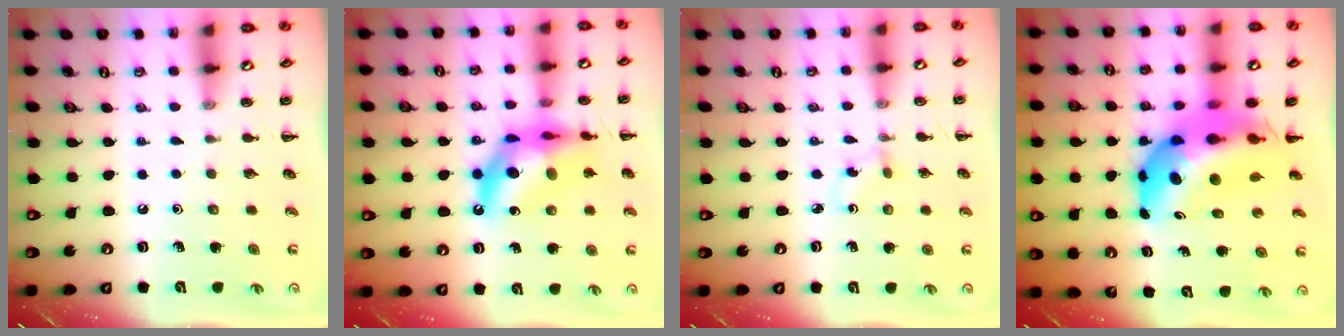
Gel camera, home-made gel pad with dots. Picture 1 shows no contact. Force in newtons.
{"total": 16.1, "press": 15.6, "slide": 4.1}
{"total": 1.0, "press": 0.8, "slide": 0.6}
{"total": 15.9, "press": 15.2, "slide": 4.7}